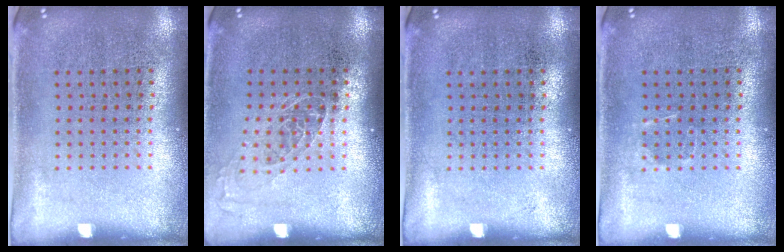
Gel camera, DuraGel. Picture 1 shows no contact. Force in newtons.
{"total": 1.0, "press": 0.9, "slide": 0.5}
{"total": 0.0}
{"total": 0.5, "press": 0.5, "slide": 0.2}